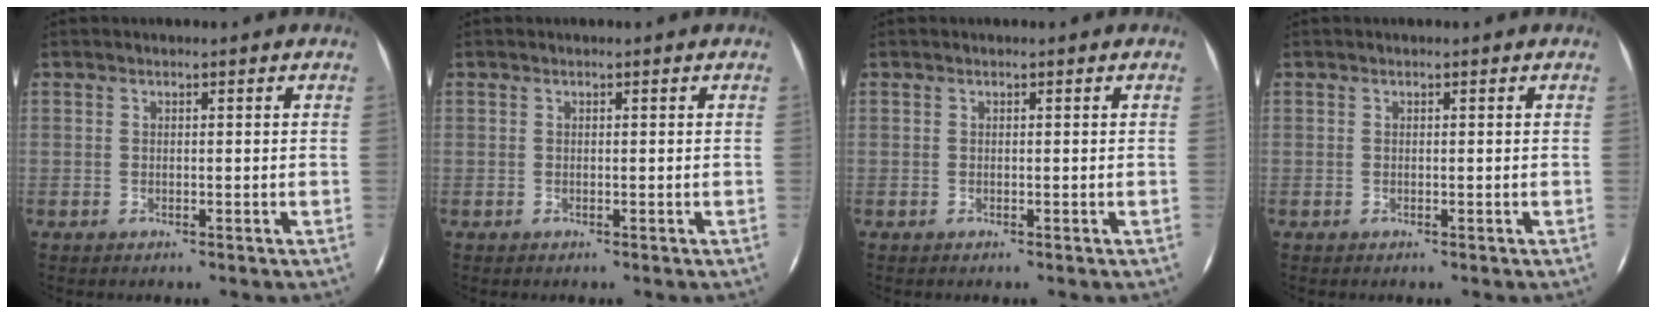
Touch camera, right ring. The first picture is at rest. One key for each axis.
{"total": 0.0}
{"total": 0.0}
{"total": 0.0}